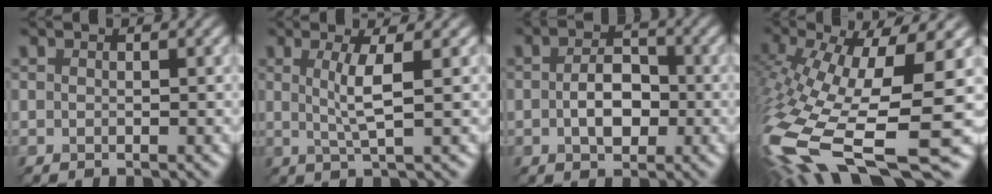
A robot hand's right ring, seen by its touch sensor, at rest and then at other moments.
{"total": 2.0, "force": [0.1, -0.7, 1.8], "torque": [-0.070, -0.001, 0.026]}
{"total": 2.0, "force": [-1.0, 0.8, 1.5], "torque": [-0.062, 0.003, 0.007]}
{"total": 14.6, "force": [-5.6, 4.1, 12.8], "torque": [-0.317, -0.022, -0.074]}